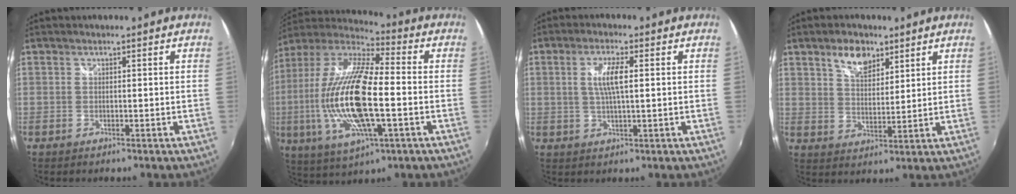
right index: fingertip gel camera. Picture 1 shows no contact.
{"total": 22.5, "force": [-2.8, 6.9, 21.2], "torque": [-0.408, -0.018, -0.058]}
{"total": 5.4, "force": [0.9, 1.0, 5.2], "torque": [-0.098, 0.000, 0.017]}
{"total": 6.7, "force": [4.2, 3.5, 3.8], "torque": [-0.059, 0.007, 0.076]}